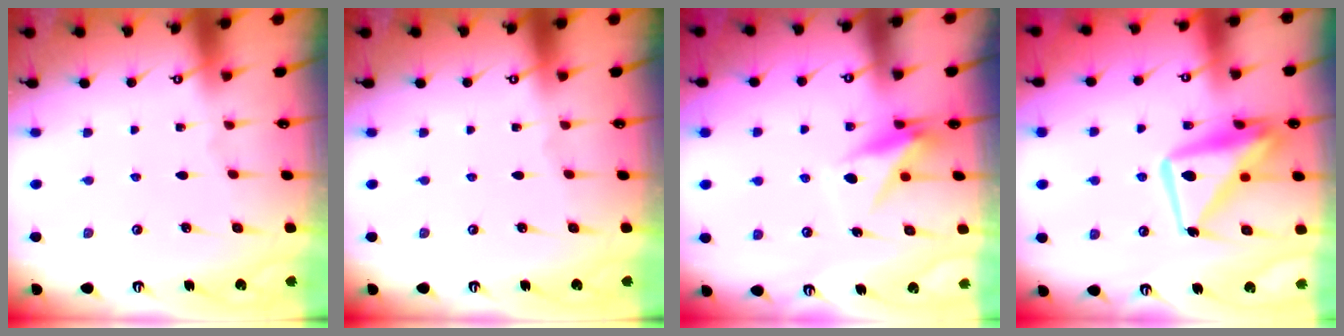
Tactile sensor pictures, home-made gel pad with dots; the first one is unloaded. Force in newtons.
{"total": 0.0}
{"total": 9.3, "press": 9.2, "slide": 1.3}
{"total": 15.8, "press": 15.7, "slide": 1.8}